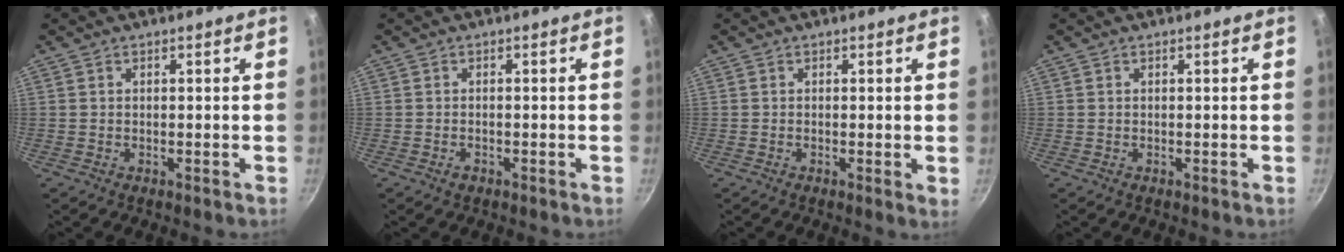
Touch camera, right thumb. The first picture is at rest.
{"total": 1.1, "force": [-0.7, 0.6, 0.6], "torque": [-0.012, 0.005, -0.012]}
{"total": 0.7, "force": [0.0, 0.1, 0.7], "torque": [-0.009, -0.003, -0.003]}
{"total": 0.0}